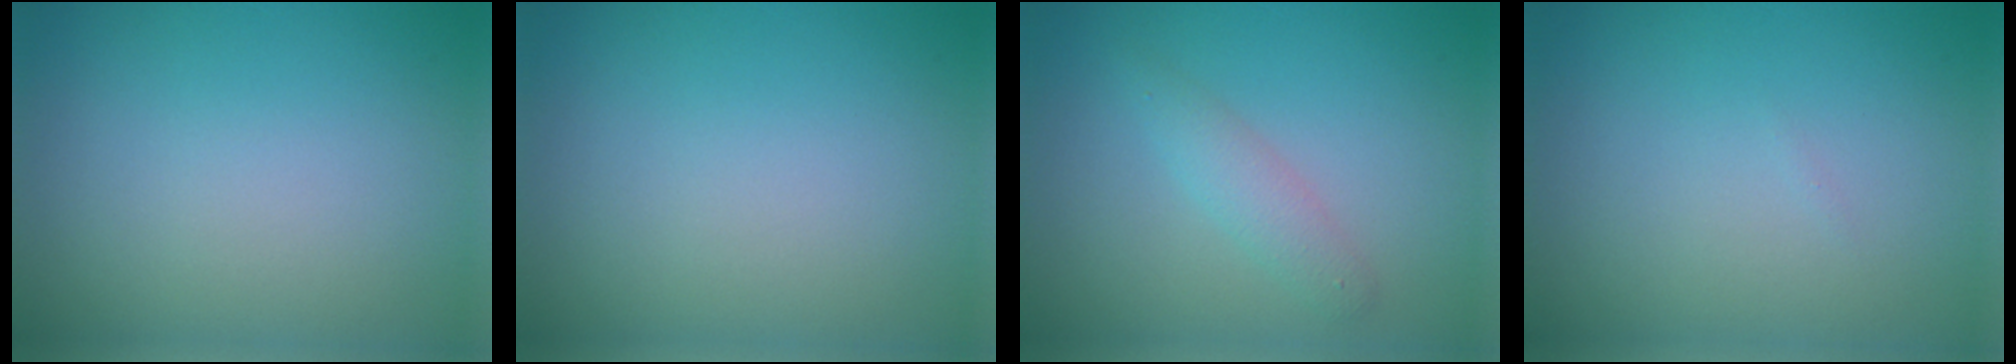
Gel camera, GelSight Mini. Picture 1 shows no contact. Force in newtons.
{"total": 0.0}
{"total": 1.9, "press": 1.9, "slide": 0.0}
{"total": 0.0}